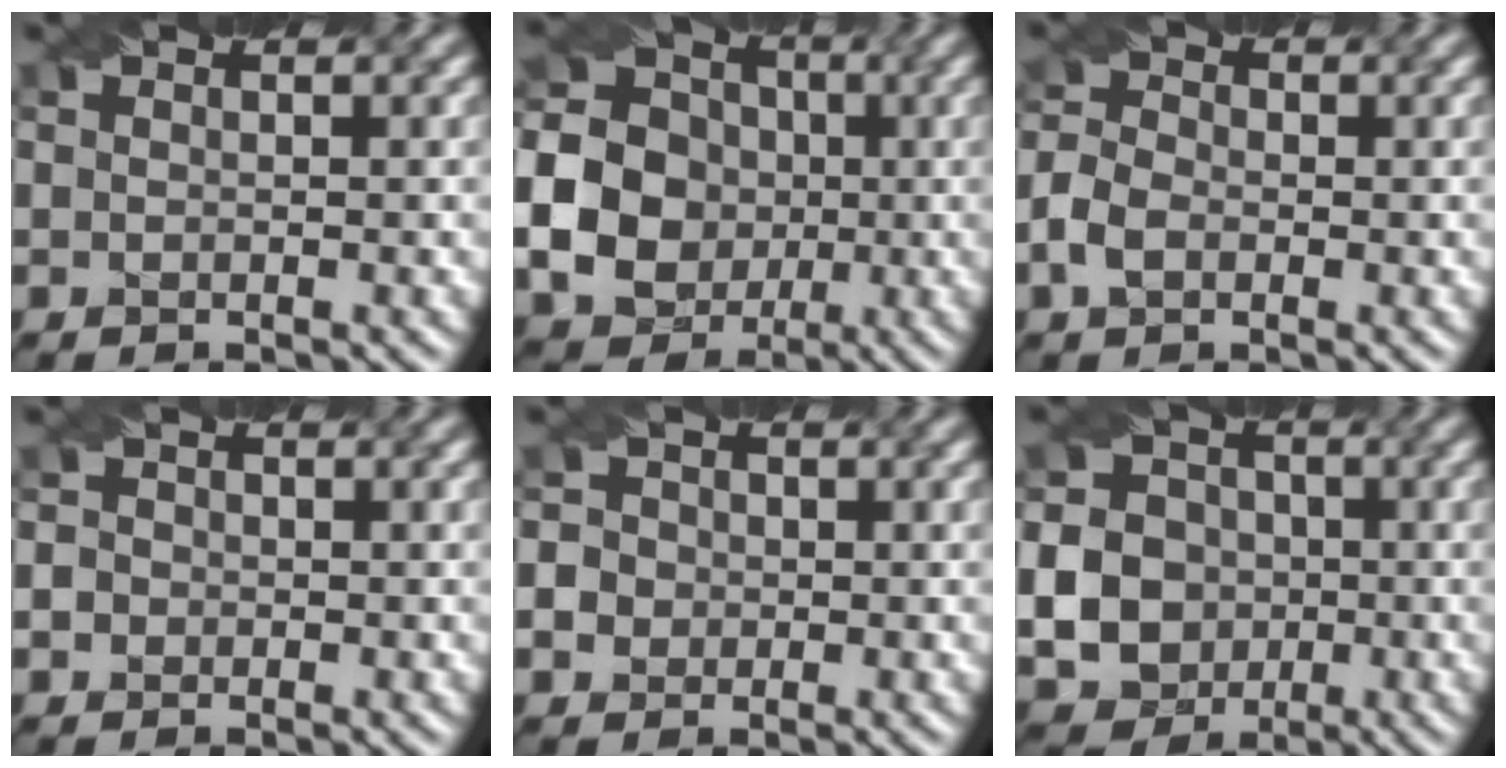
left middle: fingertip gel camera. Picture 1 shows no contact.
{"total": 21.6, "force": [-2.5, 20.6, 6.1], "torque": [-0.165, -0.008, -0.091]}
{"total": 3.1, "force": [-1.3, 2.2, 1.8], "torque": [-0.042, 0.002, -0.032]}
{"total": 2.4, "force": [-0.3, 2.2, 0.7], "torque": [0.006, 0.019, -0.031]}
{"total": 5.4, "force": [-0.5, 5.2, 1.6], "torque": [-0.029, 0.026, -0.031]}
{"total": 13.0, "force": [-2.3, 12.2, 3.8], "torque": [-0.109, -0.013, -0.058]}